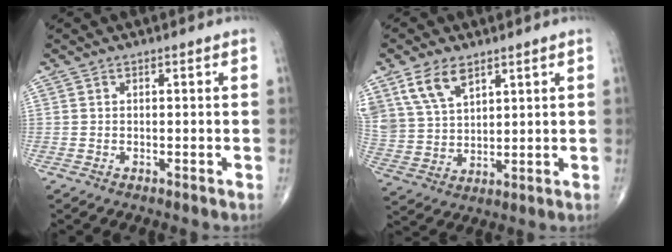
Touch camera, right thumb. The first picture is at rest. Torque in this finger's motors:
{"motor_torque": [-0.18, 0.64, 0.83, 0.92, 0.08]}